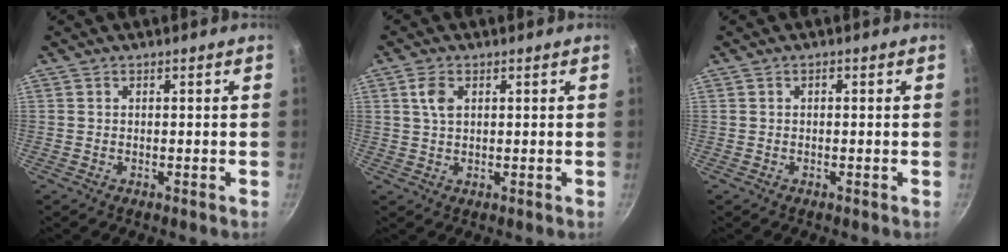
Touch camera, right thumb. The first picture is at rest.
{"total": 3.7, "force": [1.3, 2.1, 2.7], "torque": [-0.052, 0.000, 0.025]}
{"total": 0.5, "force": [0.0, 0.4, 0.4], "torque": [-0.007, 0.005, 0.001]}